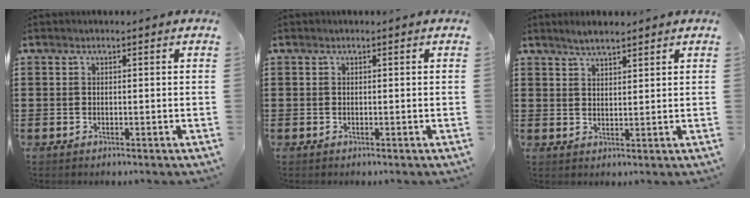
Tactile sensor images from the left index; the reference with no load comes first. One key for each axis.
{"total": 0.0}
{"total": 2.6, "fx": 2.4, "fy": 0.4, "fz": 1.0, "tx": -0.023, "ty": 0.003, "tz": 0.045}